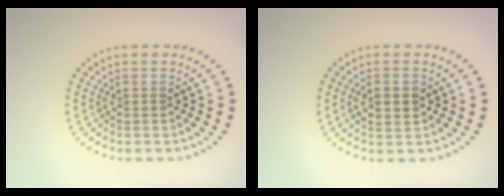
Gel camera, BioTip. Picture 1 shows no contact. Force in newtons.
{"total": 1.7, "press": 1.7, "slide": 0.2}